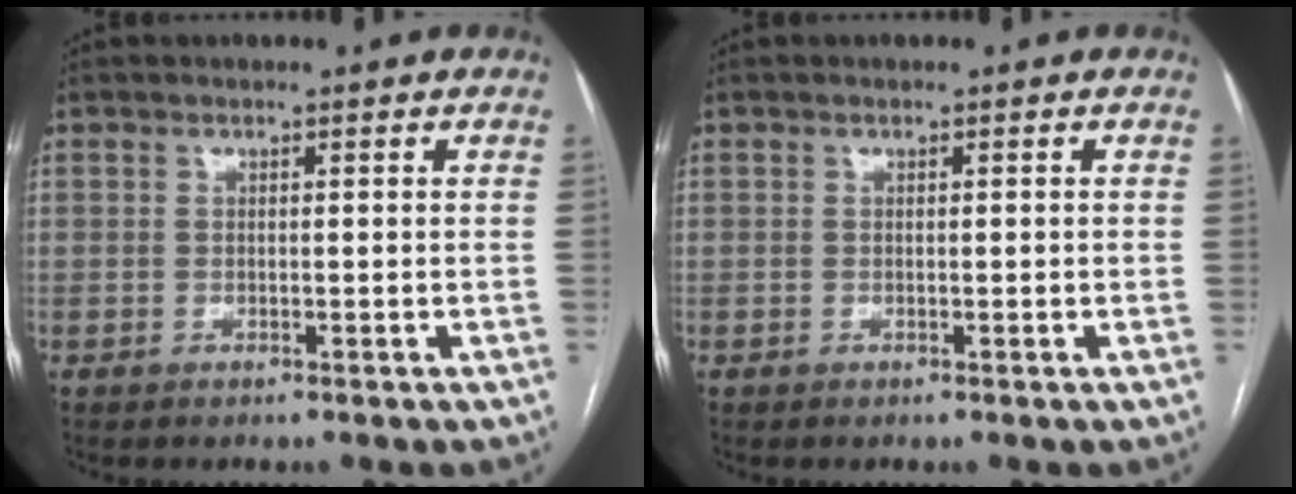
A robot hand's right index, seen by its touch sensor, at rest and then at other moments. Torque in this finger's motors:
{"motor_torque": [0.06, -0.04, 0.00, 0.01]}